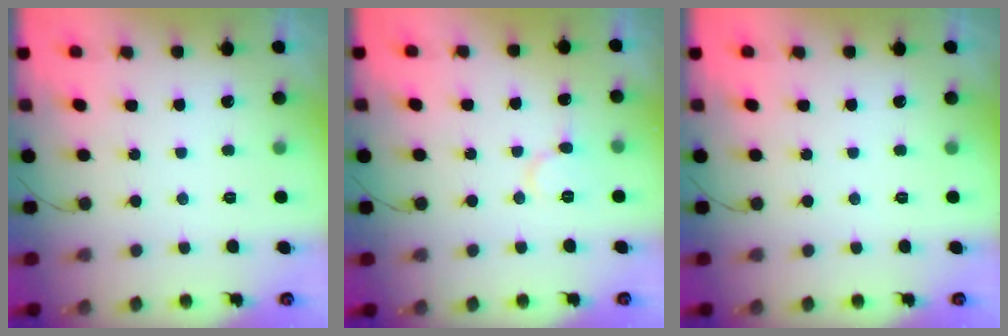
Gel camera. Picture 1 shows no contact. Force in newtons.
{"total": 6.9, "press": 6.9, "slide": 0.4}
{"total": 0.0}